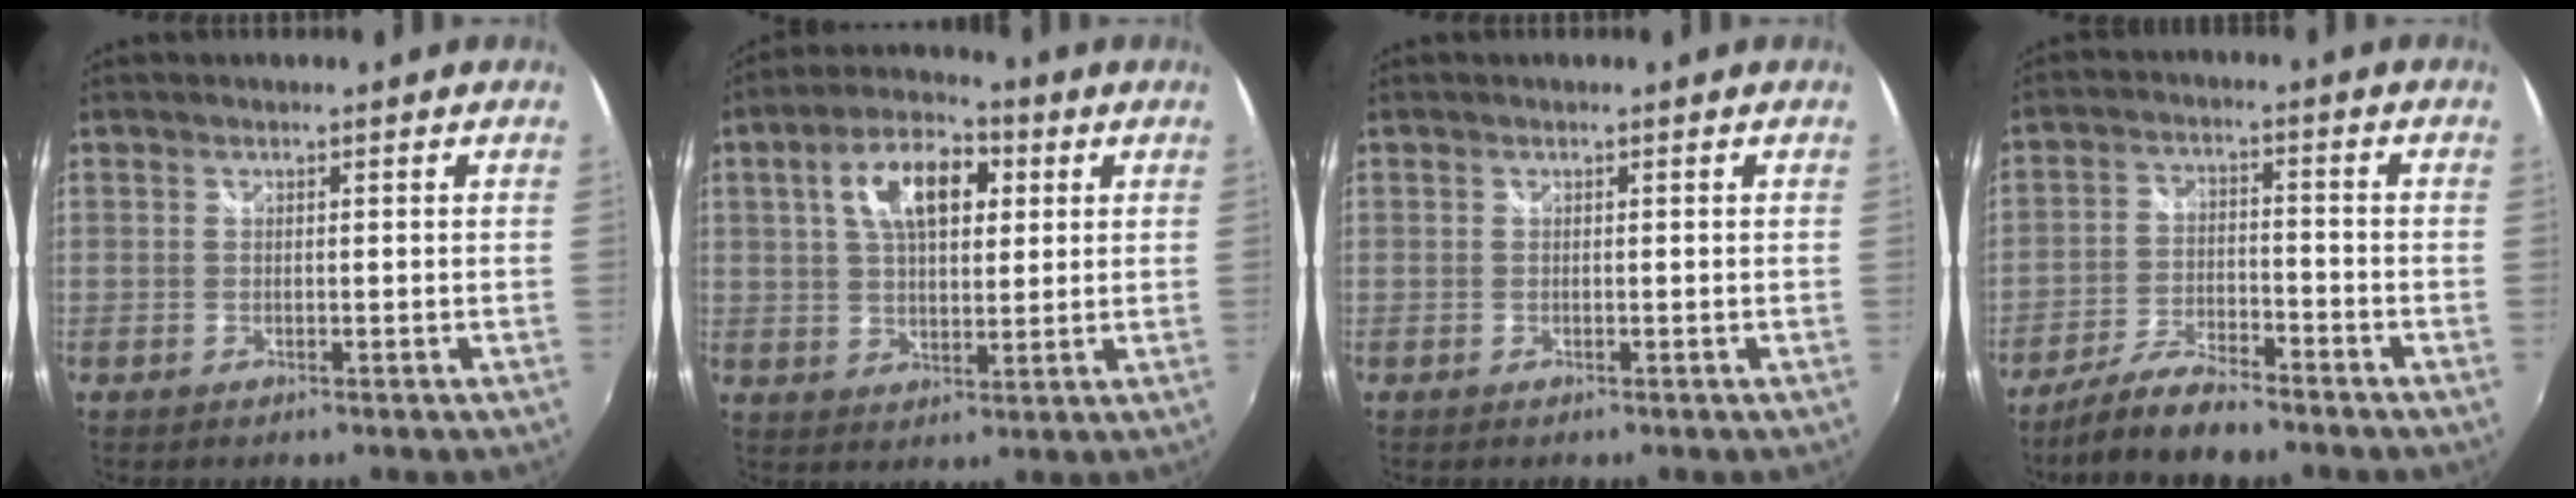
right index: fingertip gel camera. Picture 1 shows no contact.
{"total": 11.8, "force": [3.8, 6.2, 9.3], "torque": [-0.160, 0.030, 0.061]}
{"total": 0.0}
{"total": 9.0, "force": [-7.5, 1.8, 4.6], "torque": [-0.107, -0.009, -0.138]}